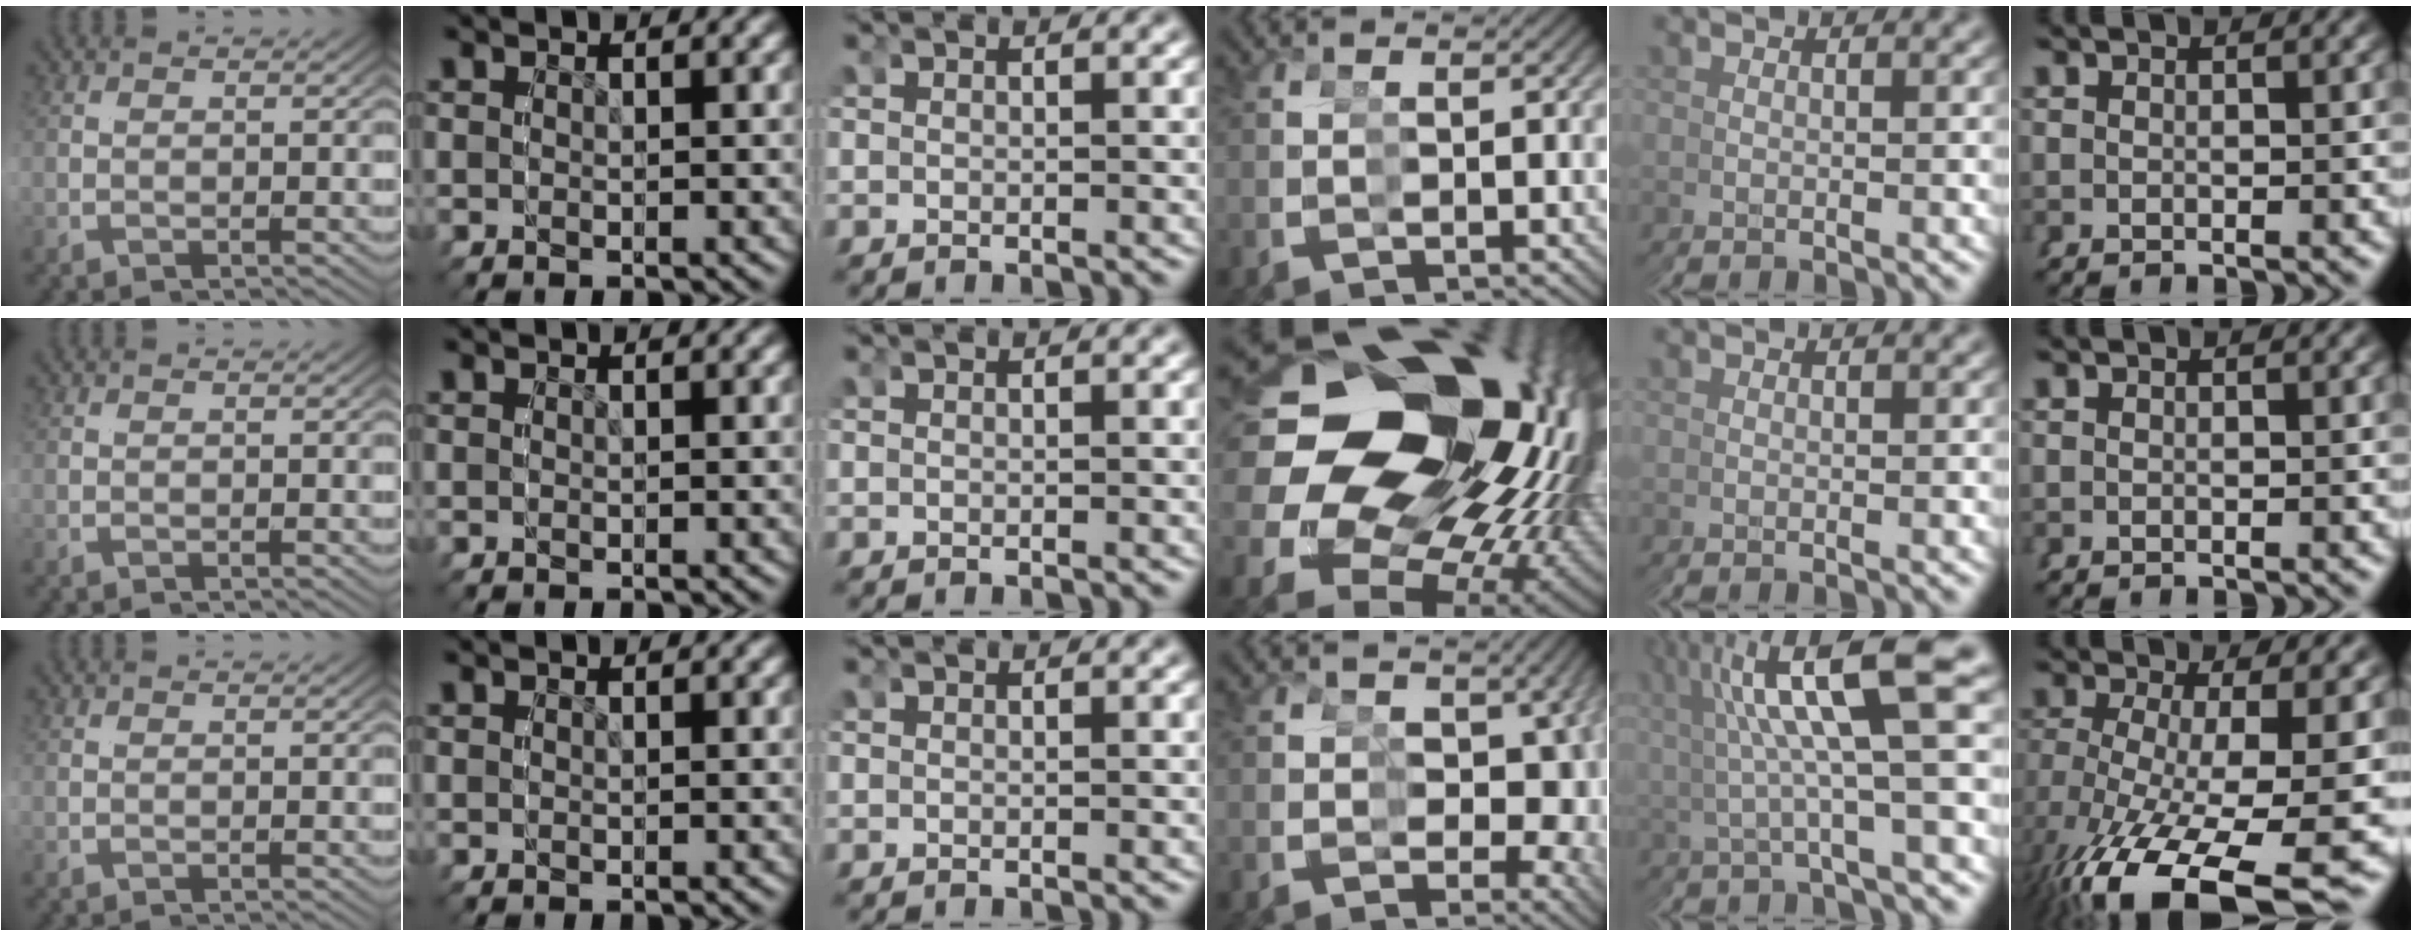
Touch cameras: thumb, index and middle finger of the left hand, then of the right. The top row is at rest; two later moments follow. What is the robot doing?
{"motion": "grasp_and_lifting", "object": "legos"}